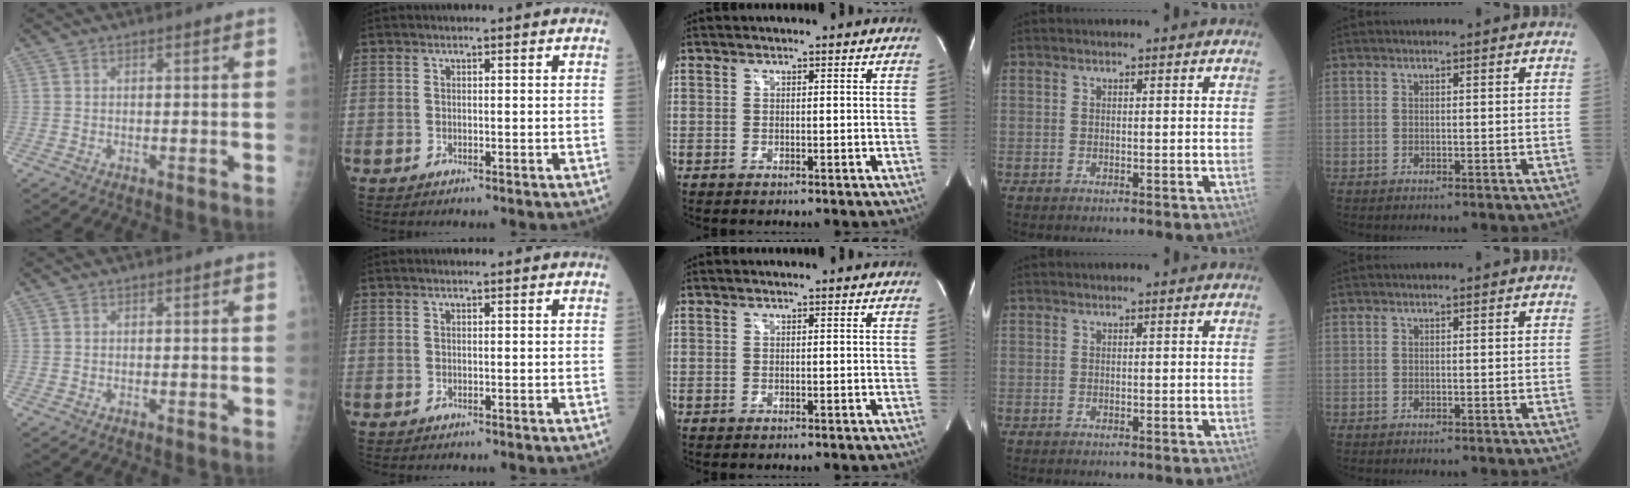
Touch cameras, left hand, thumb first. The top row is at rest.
{}